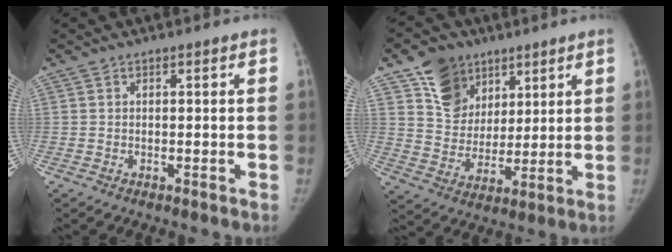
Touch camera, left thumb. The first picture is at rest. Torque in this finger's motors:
{"motor_torque": [0.56, -0.44, 0.68, -0.51, 0.16]}